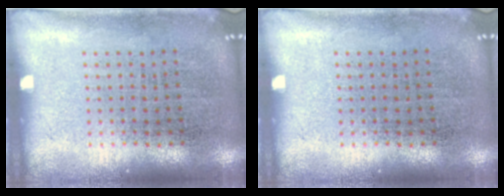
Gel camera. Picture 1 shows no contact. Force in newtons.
{"total": 0.0}